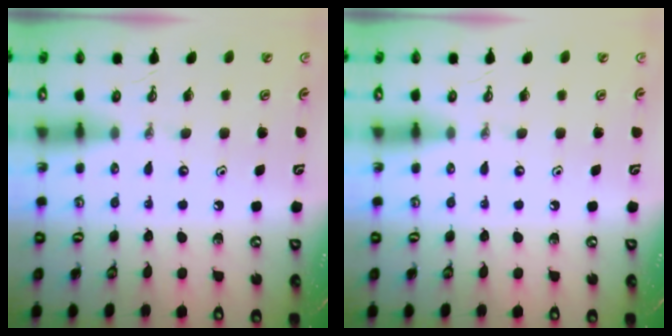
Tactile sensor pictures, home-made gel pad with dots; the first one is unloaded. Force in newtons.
{"total": 0.0}